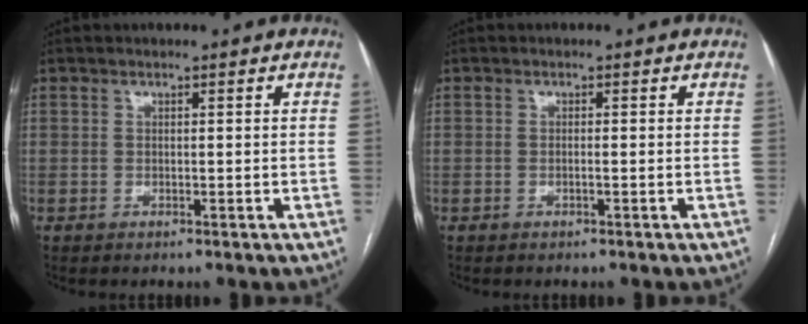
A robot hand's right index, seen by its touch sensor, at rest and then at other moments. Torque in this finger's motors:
{"motor_torque": [0.20, 0.13, 0.01, 0.01]}